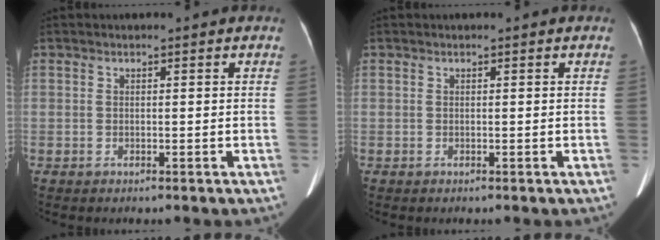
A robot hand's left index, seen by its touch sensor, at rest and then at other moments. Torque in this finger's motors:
{"motor_torque": [-0.02, 0.04, 0.00, -0.01]}